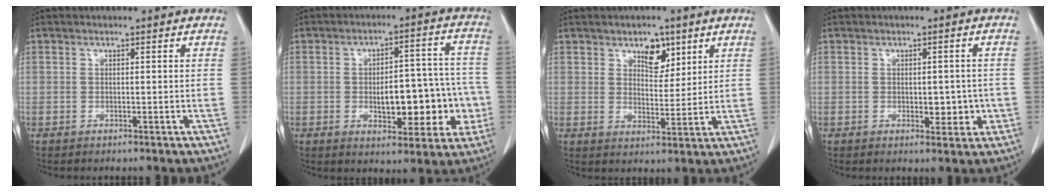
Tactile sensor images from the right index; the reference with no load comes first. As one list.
[{"total": 11.8, "force": [-2.2, 5.2, 10.3], "torque": [-0.126, 0.032, -0.018]}, {"total": 5.0, "force": [3.0, 2.7, 3.0], "torque": [-0.041, 0.000, 0.051]}, {"total": 3.5, "force": [-0.5, 2.1, 2.7], "torque": [-0.023, 0.001, 0.001]}]